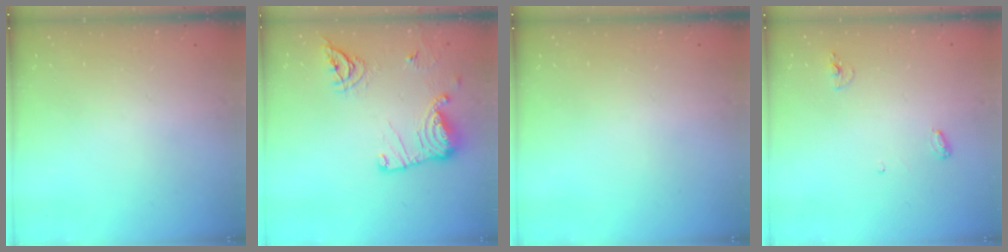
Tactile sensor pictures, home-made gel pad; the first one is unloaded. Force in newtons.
{"total": 14.9, "press": 14.9, "slide": 0.4}
{"total": 0.0}
{"total": 5.4, "press": 5.2, "slide": 1.4}